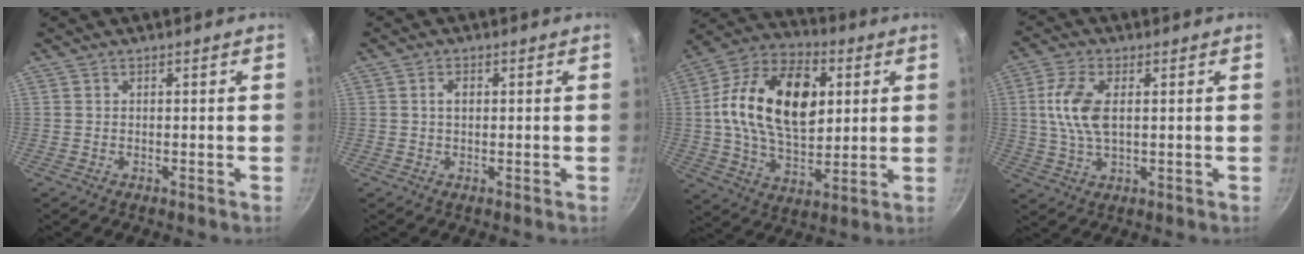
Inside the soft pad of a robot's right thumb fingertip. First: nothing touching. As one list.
[{"total": 1.9, "force": [0.3, 1.3, 1.4], "torque": [-0.020, 0.005, 0.005]}, {"total": 22.3, "force": [4.1, 13.7, 17.0], "torque": [-0.275, 0.006, 0.059]}, {"total": 8.9, "force": [1.3, 4.5, 7.6], "torque": [-0.153, 0.005, 0.022]}]